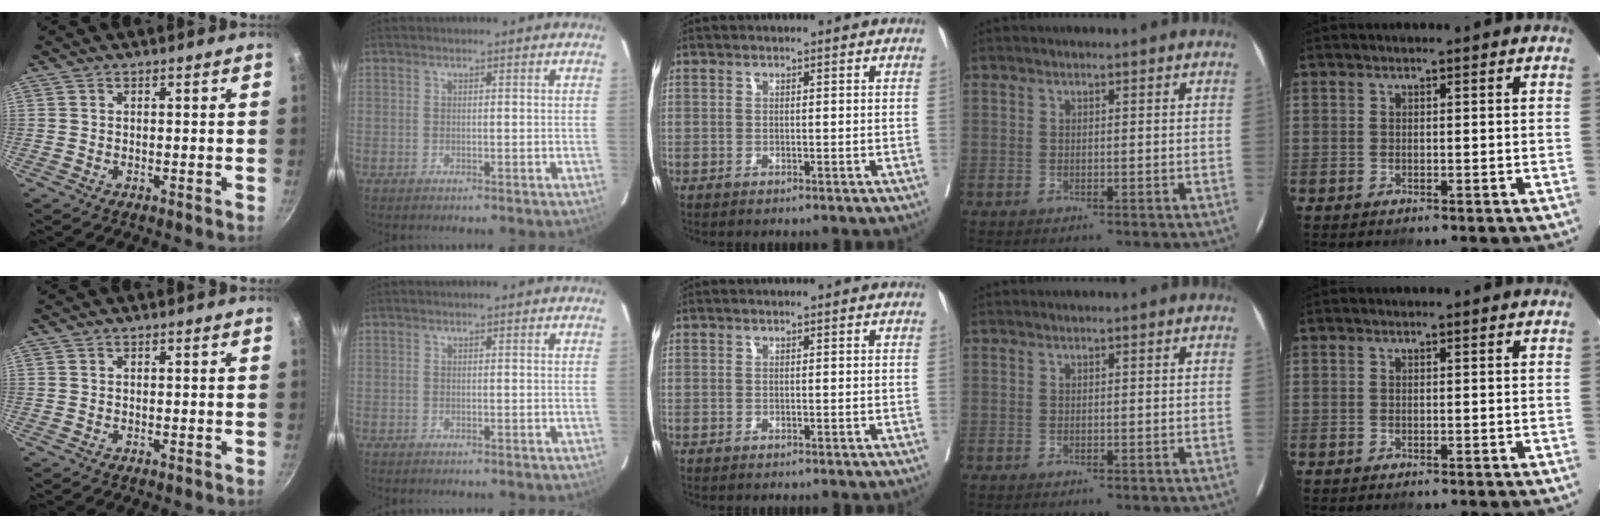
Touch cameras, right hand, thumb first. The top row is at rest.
{}